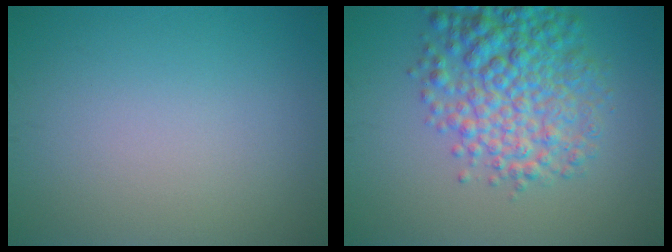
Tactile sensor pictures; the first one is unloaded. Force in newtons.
{"total": 7.1, "press": 7.1, "slide": 0.2}